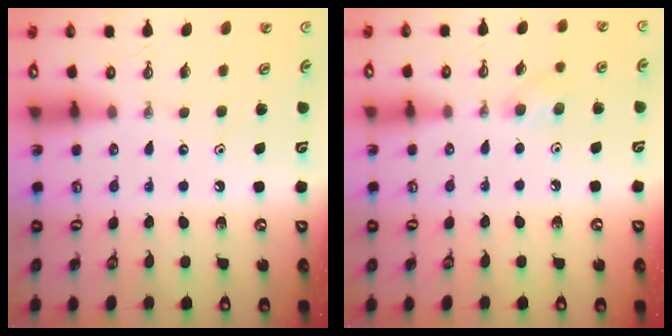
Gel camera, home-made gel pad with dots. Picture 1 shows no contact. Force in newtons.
{"total": 7.9, "press": 7.0, "slide": 3.6}